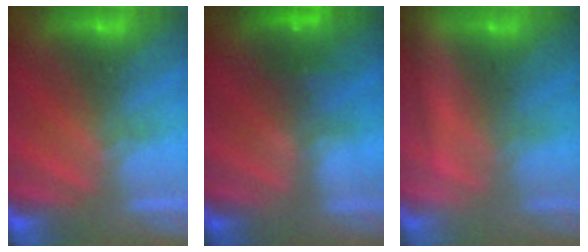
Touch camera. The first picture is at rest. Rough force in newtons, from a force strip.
{"total": 3.9}
{"total": 2.3}